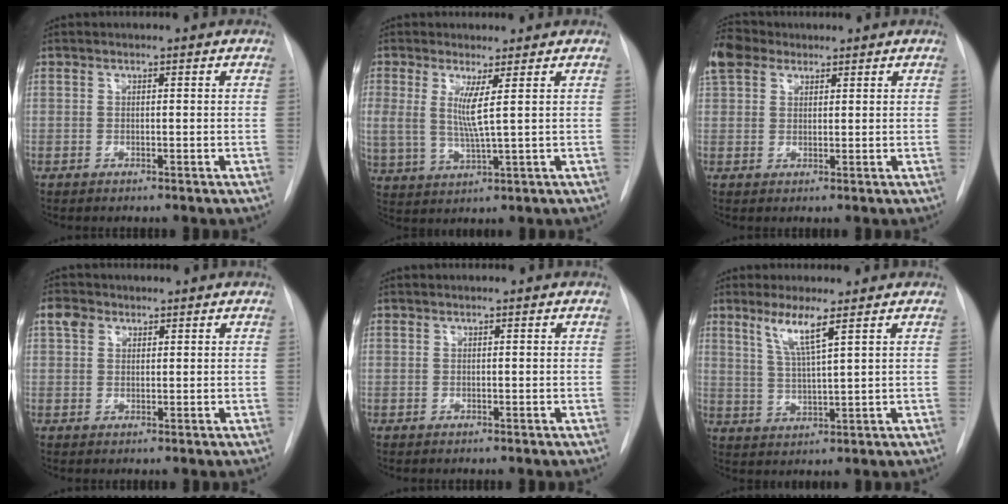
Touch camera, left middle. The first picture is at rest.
{"total": 5.3, "force": [1.6, 0.2, 5.1], "torque": [-0.116, -0.009, 0.037]}
{"total": 5.7, "force": [4.1, 3.3, 2.0], "torque": [-0.059, 0.027, 0.085]}
{"total": 2.8, "force": [1.5, 2.1, 1.0], "torque": [-0.023, 0.012, 0.026]}
{"total": 0.0}
{"total": 5.6, "force": [3.2, -0.6, 4.5], "torque": [-0.089, -0.011, 0.062]}